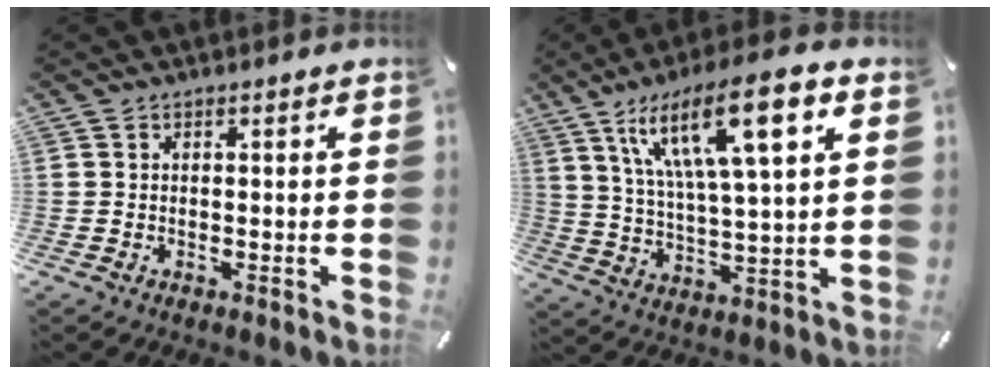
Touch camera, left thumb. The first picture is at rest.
{"total": 18.4, "force": [9.6, 4.7, 15.0], "torque": [-0.282, -0.030, 0.149]}